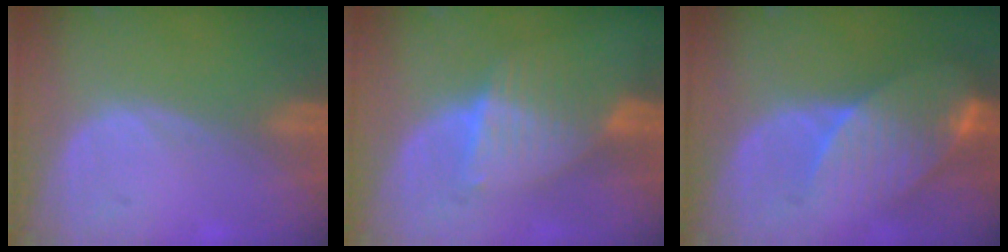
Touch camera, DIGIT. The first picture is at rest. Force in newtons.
{"total": 6.6, "press": 6.2, "slide": 2.4}
{"total": 8.2, "press": 7.6, "slide": 3.1}